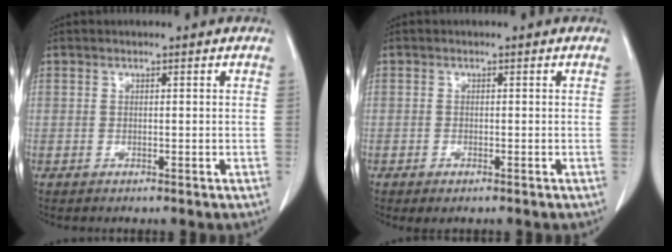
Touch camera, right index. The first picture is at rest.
{"total": 1.2, "force": [-0.7, 0.5, 0.9], "torque": [-0.013, -0.002, -0.004]}